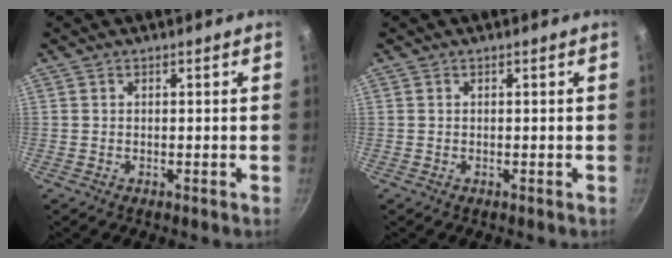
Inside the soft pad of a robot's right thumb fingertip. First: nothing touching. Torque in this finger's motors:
{"motor_torque": [-0.37, 0.37, 0.00, 0.00, 0.00]}